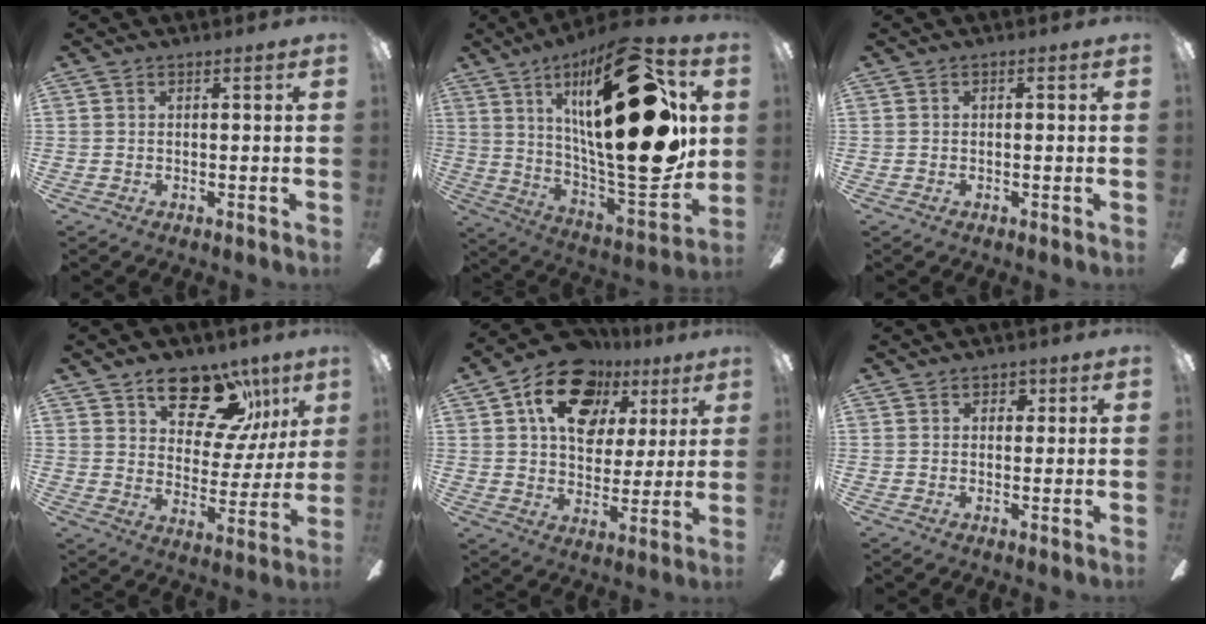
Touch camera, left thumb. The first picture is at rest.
{"total": 34.3, "force": [10.5, 12.0, 30.4], "torque": [-0.498, -0.064, 0.171]}
{"total": 0.0}
{"total": 16.4, "force": [10.5, 9.2, 8.8], "torque": [-0.120, -0.055, 0.181]}
{"total": 17.2, "force": [8.1, 11.7, 9.7], "torque": [-0.158, -0.018, 0.150]}
{"total": 1.7, "force": [0.7, 1.3, 0.8], "torque": [-0.001, 0.000, 0.008]}